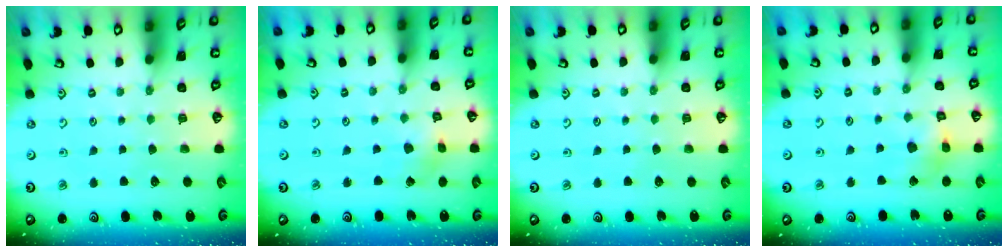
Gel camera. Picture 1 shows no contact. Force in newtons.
{"total": 1.7, "press": 1.7, "slide": 0.2}
{"total": 0.0}
{"total": 8.1, "press": 8.1, "slide": 0.9}